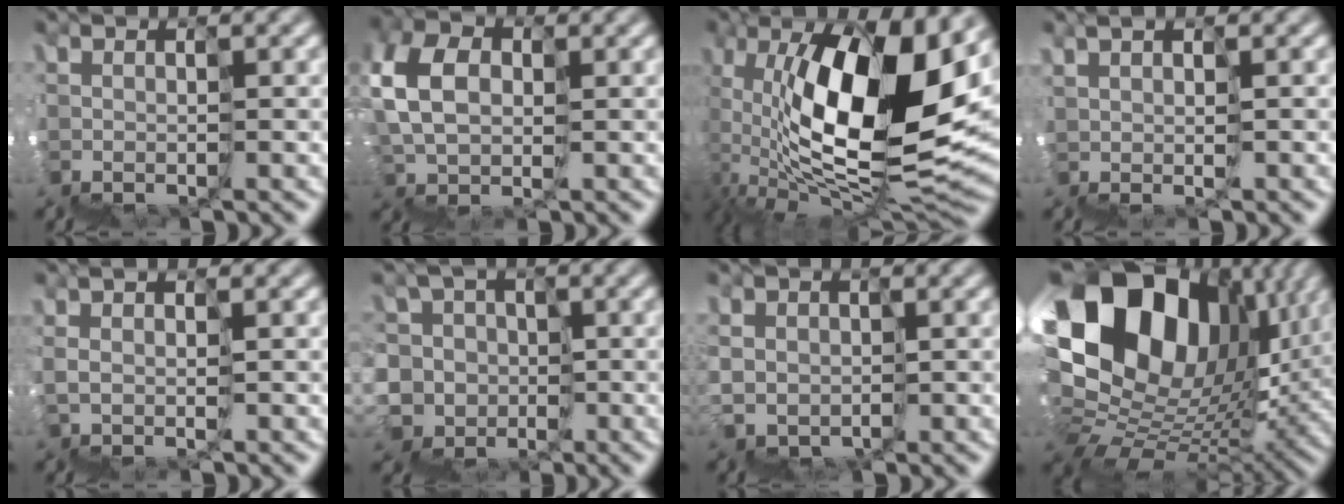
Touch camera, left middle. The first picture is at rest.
{"total": 4.0, "force": [2.3, 2.5, 2.2], "torque": [-0.051, 0.025, 0.043]}
{"total": 9.8, "force": [3.5, 2.5, 8.8], "torque": [-0.144, 0.016, 0.054]}
{"total": 2.1, "force": [1.5, -1.3, -0.8], "torque": [0.022, 0.010, 0.028]}
{"total": 1.0, "force": [0.8, -0.6, -0.2], "torque": [0.027, 0.007, 0.033]}
{"total": 4.5, "force": [-0.2, 4.2, -1.7], "torque": [0.015, 0.048, -0.040]}
{"total": 2.3, "force": [0.4, 1.8, -1.5], "torque": [0.039, 0.008, -0.002]}
{"total": 13.8, "force": [6.7, 9.7, 7.2], "torque": [-0.133, 0.045, 0.120]}